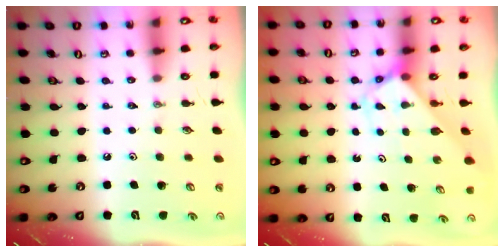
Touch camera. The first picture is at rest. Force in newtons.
{"total": 2.7, "press": 2.7, "slide": 0.2}